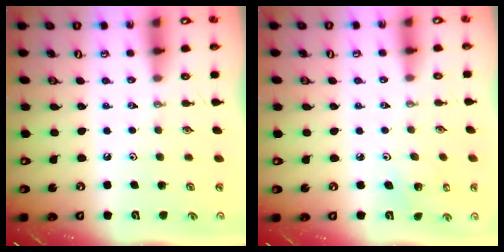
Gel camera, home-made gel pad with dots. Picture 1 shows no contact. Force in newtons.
{"total": 3.3, "press": 3.3, "slide": 0.2}